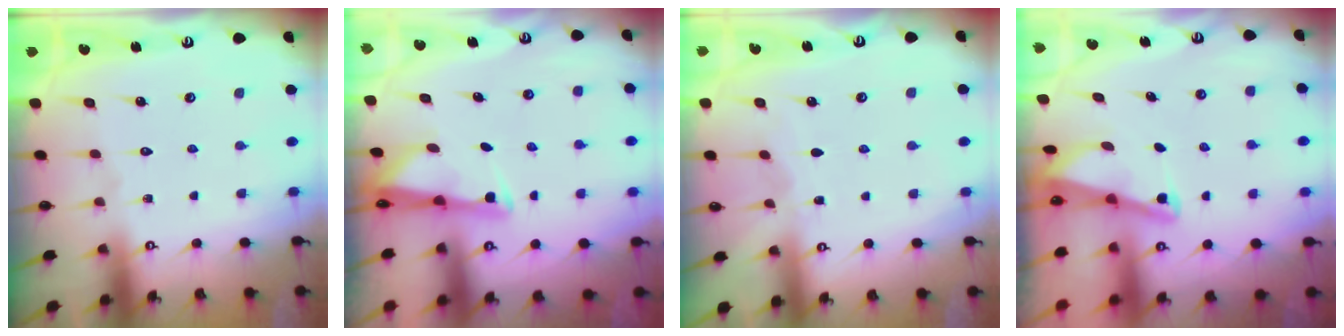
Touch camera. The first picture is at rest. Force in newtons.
{"total": 2.7, "press": 2.7, "slide": 0.4}
{"total": 3.1, "press": 3.0, "slide": 0.4}
{"total": 2.1, "press": 2.1, "slide": 0.4}